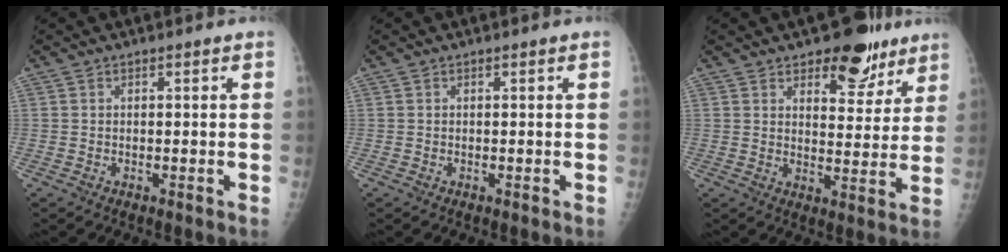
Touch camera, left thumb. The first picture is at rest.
{"total": 0.0}
{"total": 10.9, "force": [7.2, 5.6, 5.9], "torque": [-0.035, -0.039, 0.101]}